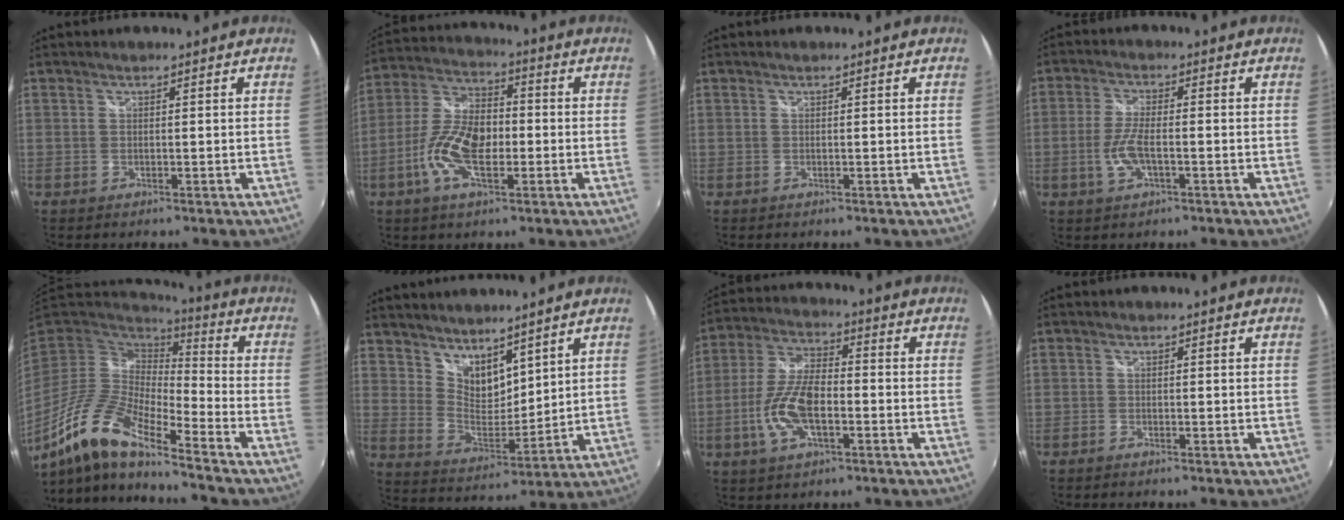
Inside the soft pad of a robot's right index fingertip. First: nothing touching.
{"total": 12.3, "force": [-3.3, 5.7, 10.3], "torque": [-0.216, 0.007, -0.066]}
{"total": 0.0}
{"total": 5.7, "force": [-1.7, 2.0, 5.1], "torque": [-0.111, -0.002, -0.032]}
{"total": 15.1, "force": [-10.0, 3.0, 10.9], "torque": [-0.206, -0.016, -0.204]}
{"total": 9.0, "force": [7.1, 4.1, 3.7], "torque": [-0.059, -0.001, 0.140]}
{"total": 11.5, "force": [-3.5, 4.9, 9.8], "torque": [-0.209, 0.003, -0.068]}
{"total": 0.8, "force": [-0.8, 0.3, 0.2], "torque": [-0.008, -0.003, -0.017]}